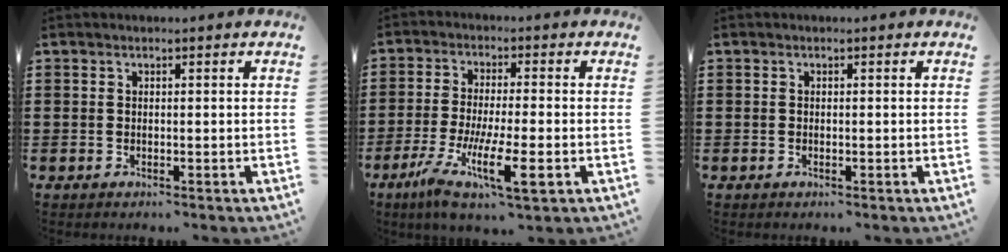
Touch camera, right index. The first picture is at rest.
{"total": 9.8, "force": [-3.9, 2.2, 8.7], "torque": [-0.167, -0.006, -0.070]}
{"total": 0.0}